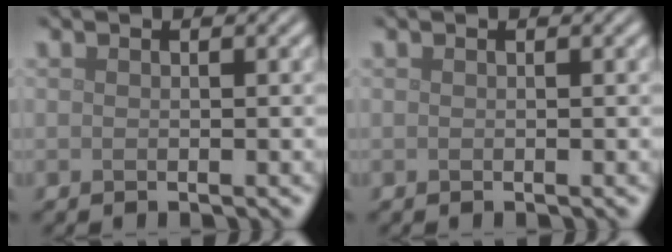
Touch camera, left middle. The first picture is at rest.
{"total": 0.0}